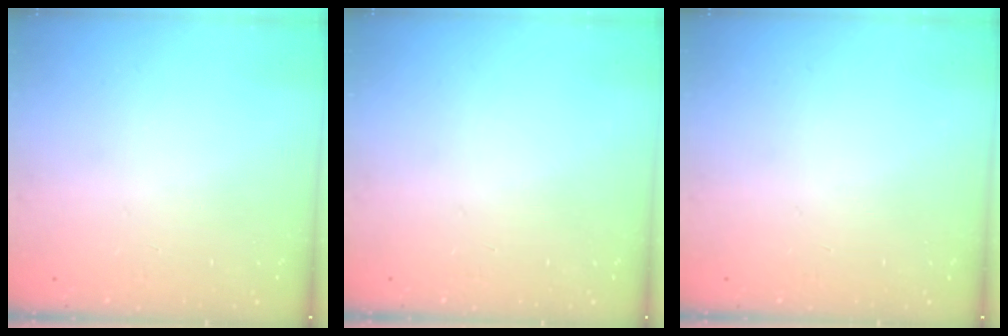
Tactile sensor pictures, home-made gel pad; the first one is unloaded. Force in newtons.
{"total": 0.0}
{"total": 0.0}